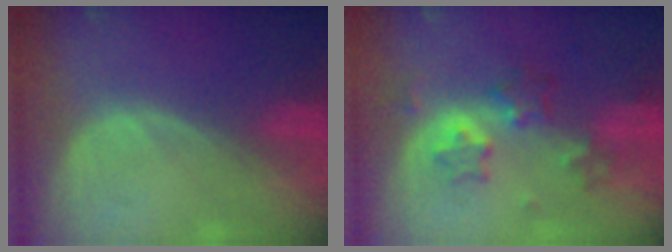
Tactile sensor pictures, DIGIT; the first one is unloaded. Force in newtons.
{"total": 5.8, "press": 5.7, "slide": 1.2}